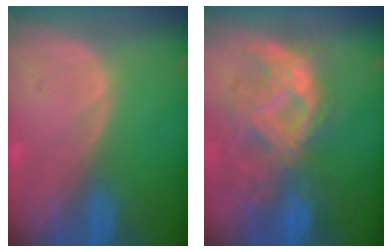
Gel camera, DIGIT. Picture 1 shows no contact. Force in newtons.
{"total": 9.8, "press": 8.8, "slide": 4.2}